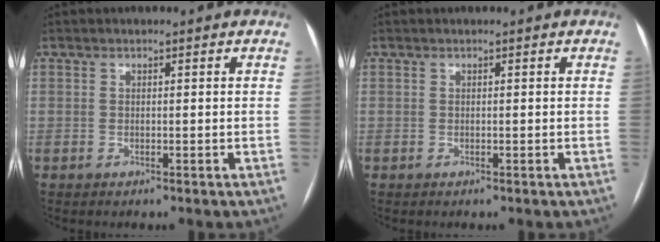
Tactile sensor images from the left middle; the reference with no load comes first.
{"total": 0.0}